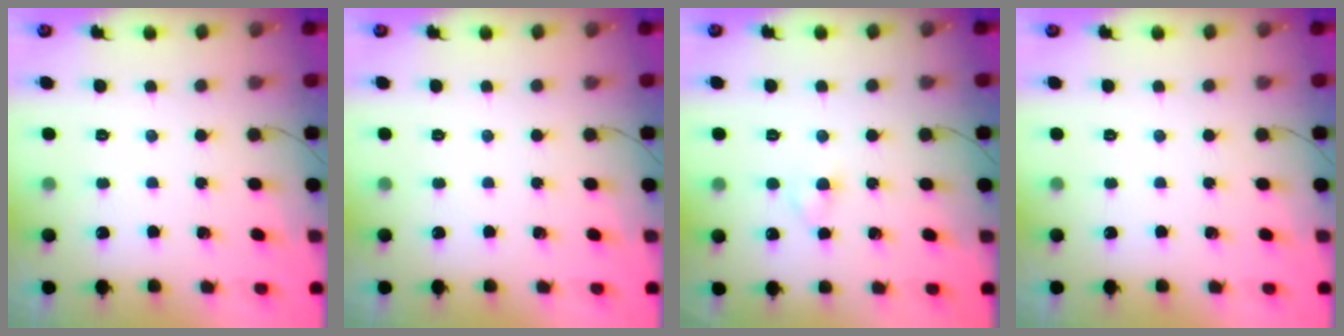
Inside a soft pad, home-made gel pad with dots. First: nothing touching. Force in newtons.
{"total": 0.0}
{"total": 2.7, "press": 2.6, "slide": 1.0}
{"total": 0.0}